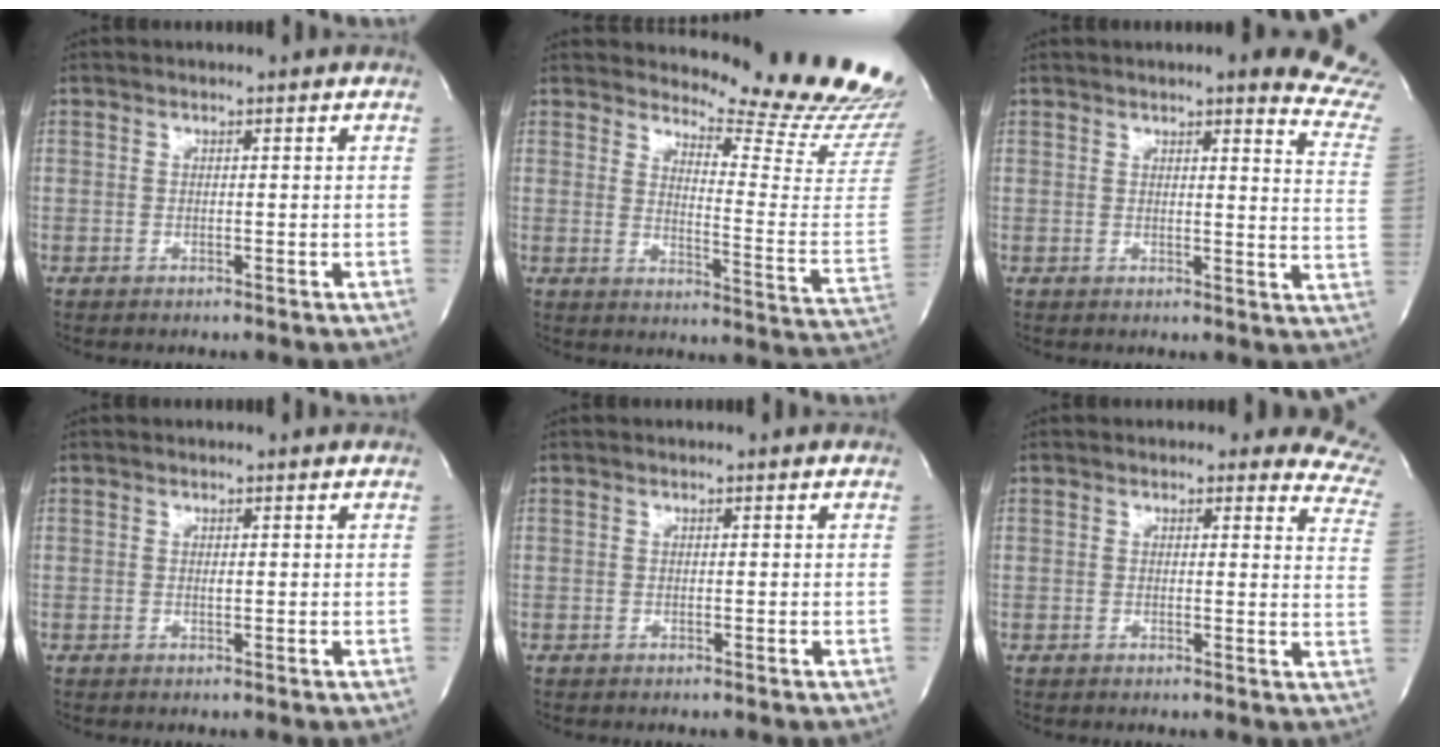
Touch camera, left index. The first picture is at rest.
{"total": 18.0, "force": [17.4, 0.9, 4.8], "torque": [-0.065, -0.158, 0.192]}
{"total": 11.8, "force": [10.5, 0.7, 5.4], "torque": [-0.041, -0.072, 0.080]}
{"total": 0.5, "force": [-0.5, 0.1, 0.1], "torque": [-0.009, -0.011, -0.009]}
{"total": 0.0}
{"total": 8.6, "force": [7.6, 3.2, 2.5], "torque": [0.011, -0.044, 0.034]}